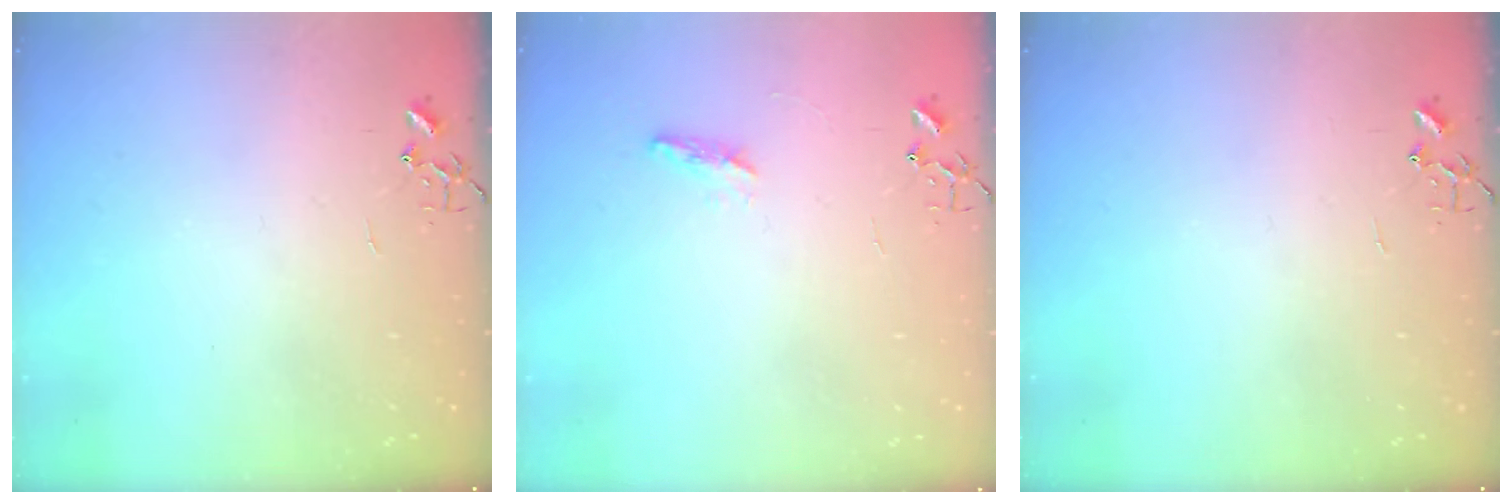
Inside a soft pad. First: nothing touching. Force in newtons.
{"total": 5.4, "press": 5.3, "slide": 0.6}
{"total": 0.0}